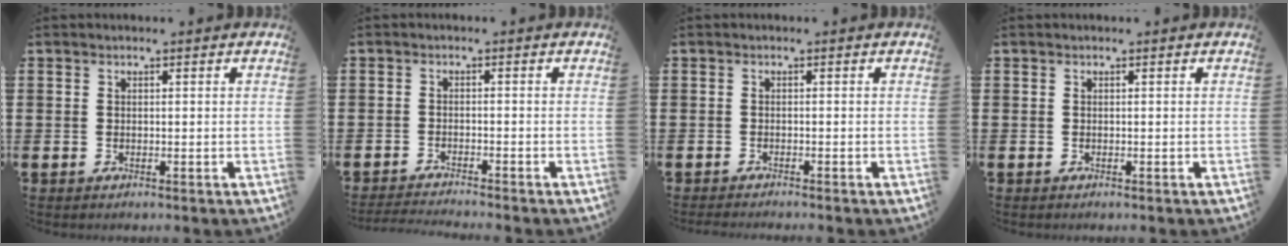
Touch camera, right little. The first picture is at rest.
{"total": 1.6, "force": [-1.5, -0.2, 0.2], "torque": [-0.004, 0.002, -0.031]}
{"total": 0.7, "force": [-0.7, -0.1, 0.1], "torque": [-0.001, -0.004, -0.013]}
{"total": 0.0}